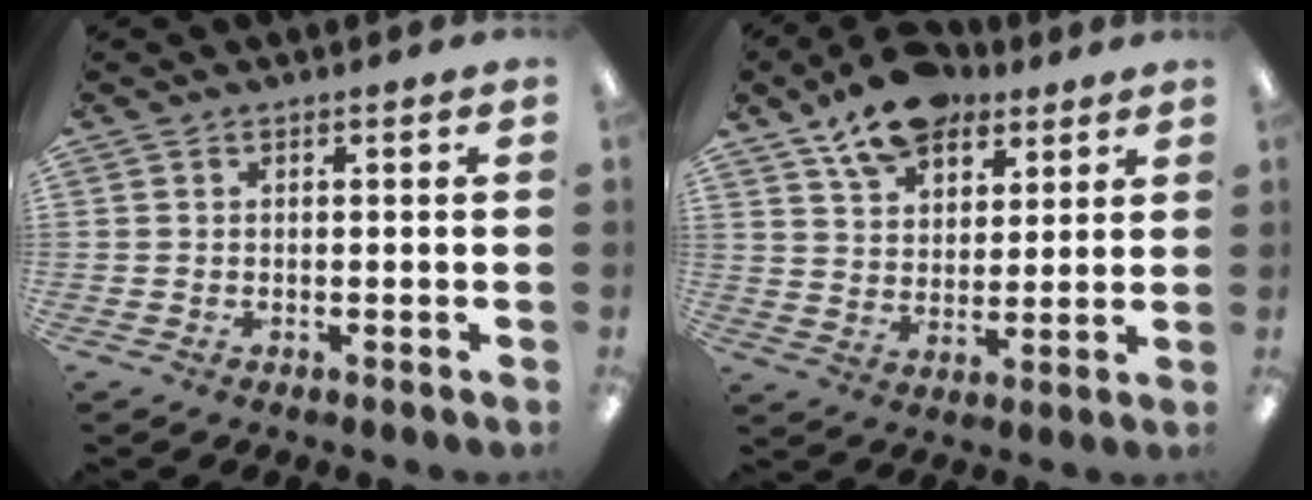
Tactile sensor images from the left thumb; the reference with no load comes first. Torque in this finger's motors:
{"motor_torque": [0.38, 0.44, 1.38, -1.39, 0.16]}